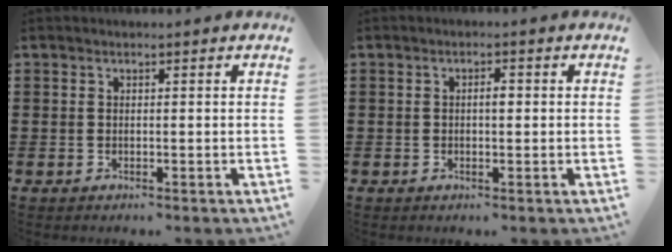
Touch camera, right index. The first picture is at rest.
{"total": 1.7, "force": [0.0, 0.5, 1.6], "torque": [-0.031, 0.001, -0.002]}